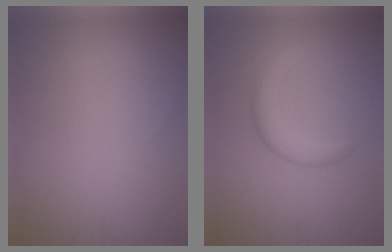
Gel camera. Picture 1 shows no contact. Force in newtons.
{"total": 2.8, "press": 2.8, "slide": 0.2}